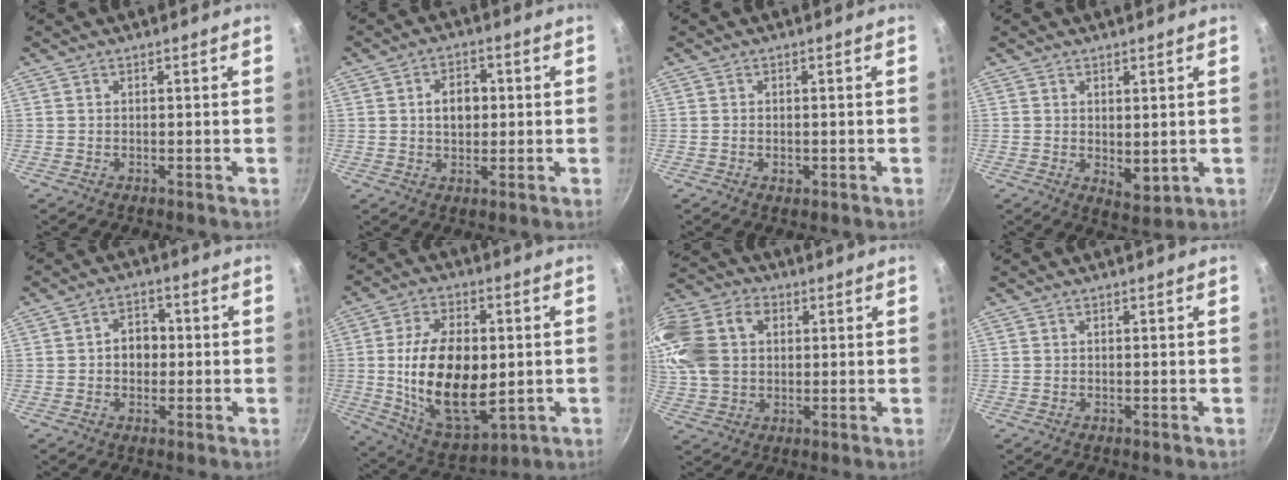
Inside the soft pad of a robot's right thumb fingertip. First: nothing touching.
{"total": 6.1, "force": [0.6, 4.4, 4.3], "torque": [-0.043, 0.008, 0.007]}
{"total": 1.4, "force": [-0.4, 1.0, 0.9], "torque": [-0.013, 0.001, -0.007]}
{"total": 4.2, "force": [0.8, 2.4, 3.4], "torque": [-0.042, -0.018, 0.016]}
{"total": 5.3, "force": [-0.2, 4.2, 3.2], "torque": [-0.017, 0.011, -0.007]}
{"total": 20.3, "force": [-0.7, 11.7, 16.5], "torque": [-0.278, -0.005, 0.004]}
{"total": 20.8, "force": [4.6, 15.8, 12.8], "torque": [-0.287, 0.034, 0.077]}
{"total": 0.0}